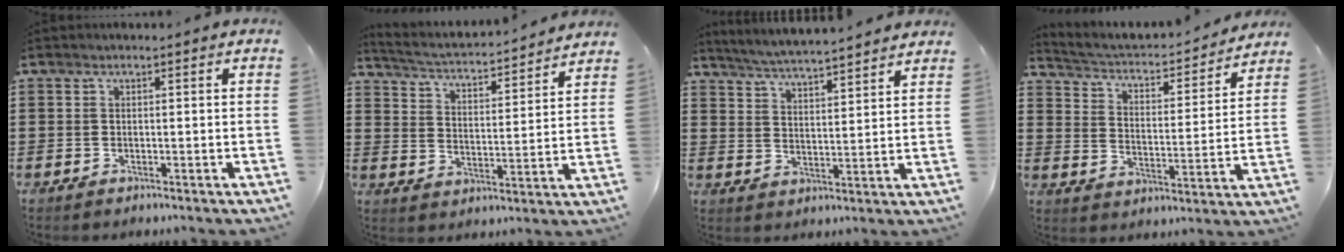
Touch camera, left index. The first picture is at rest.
{"total": 2.6, "force": [2.6, -0.3, 0.6], "torque": [-0.030, -0.031, 0.032]}
{"total": 4.8, "force": [4.7, -0.6, 0.8], "torque": [-0.038, -0.031, 0.081]}
{"total": 2.4, "force": [2.2, 0.6, 0.8], "torque": [-0.034, -0.028, 0.025]}